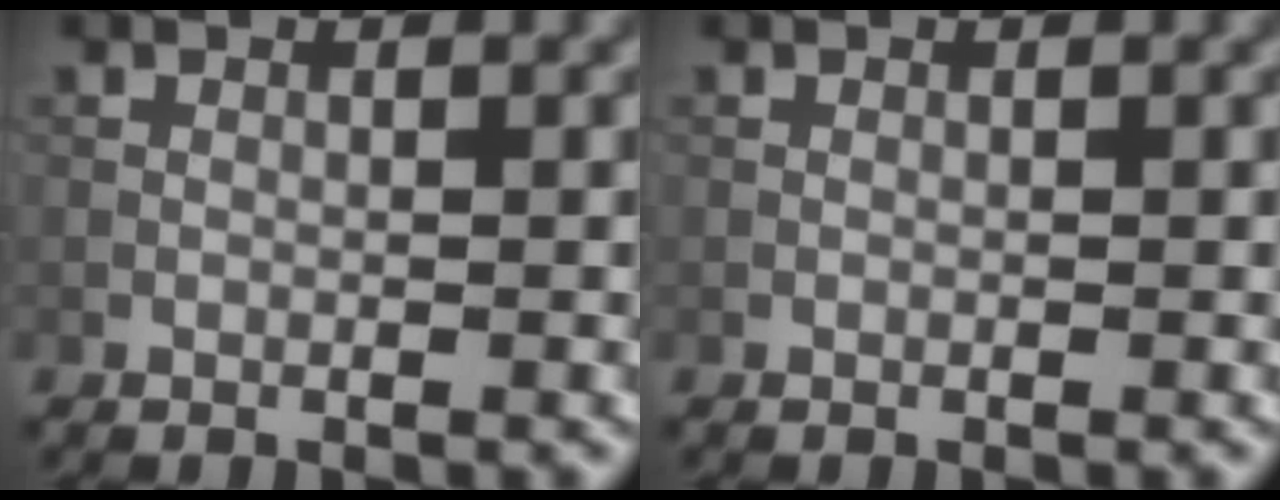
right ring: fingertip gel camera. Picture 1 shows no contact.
{"total": 0.0}